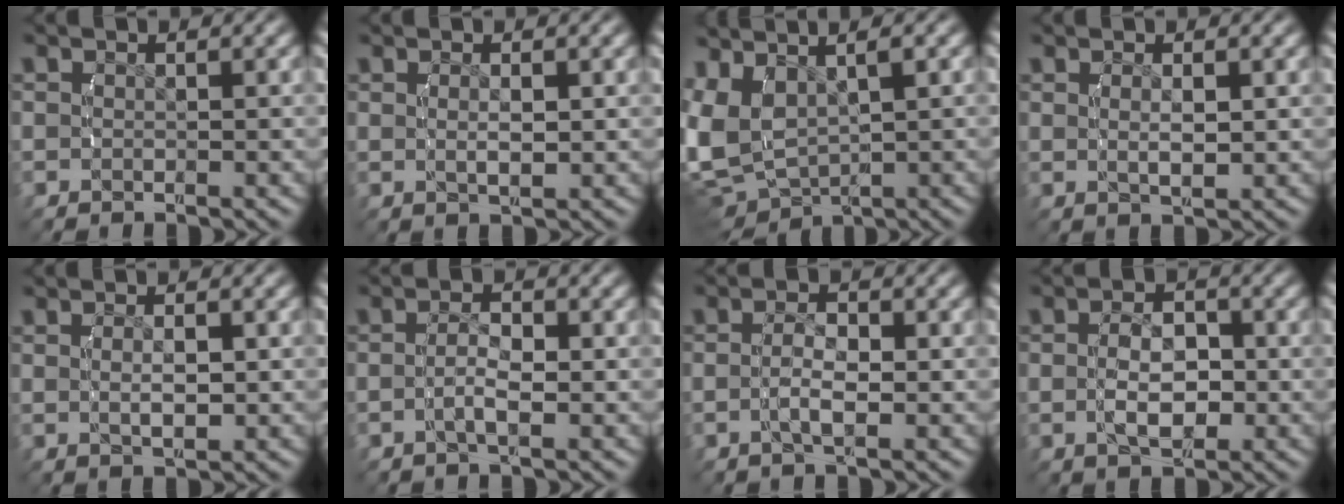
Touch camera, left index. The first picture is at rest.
{"total": 1.6, "force": [0.6, 0.2, 1.5], "torque": [-0.021, -0.004, 0.014]}
{"total": 10.3, "force": [-0.4, 8.7, 5.5], "torque": [-0.175, -0.050, 0.010]}
{"total": 1.9, "force": [0.7, 0.3, 1.7], "torque": [-0.024, -0.004, 0.017]}
{"total": 2.1, "force": [0.3, 0.6, 2.0], "torque": [-0.029, -0.002, 0.010]}
{"total": 2.0, "force": [-0.6, 0.4, 1.9], "torque": [-0.036, 0.001, -0.011]}
{"total": 2.3, "force": [-0.5, 0.6, 2.2], "torque": [-0.041, 0.001, -0.010]}
{"total": 4.0, "force": [-0.5, 2.1, 3.3], "torque": [-0.052, 0.000, -0.008]}